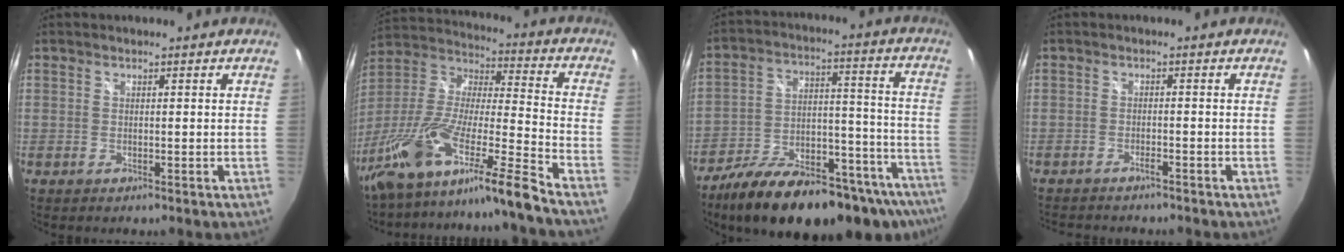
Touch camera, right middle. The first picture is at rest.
{"total": 21.3, "force": [-15.3, -0.9, 14.7], "torque": [-0.248, -0.056, -0.276]}
{"total": 28.2, "force": [-20.2, 10.5, 16.5], "torque": [-0.243, -0.010, -0.281]}
{"total": 5.1, "force": [-4.6, 1.3, 1.9], "torque": [-0.050, -0.011, -0.070]}